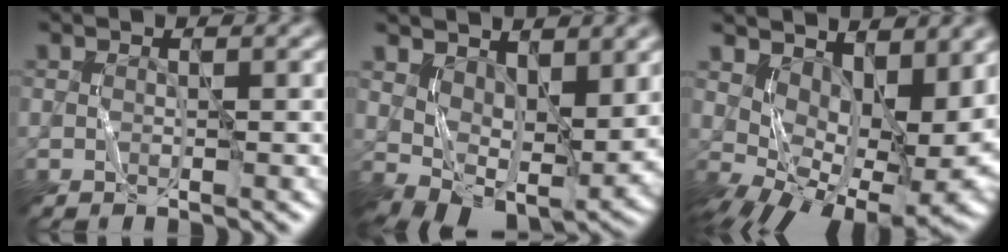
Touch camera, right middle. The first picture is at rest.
{"total": 7.4, "force": [1.3, 4.4, 5.7], "torque": [-0.106, -0.017, 0.039]}
{"total": 11.5, "force": [1.7, 5.6, 9.9], "torque": [-0.128, -0.009, 0.049]}